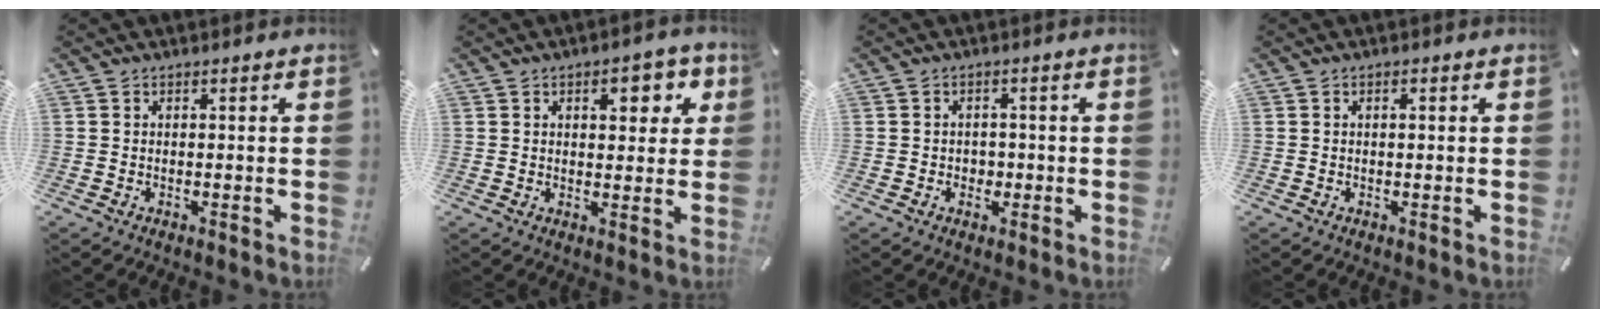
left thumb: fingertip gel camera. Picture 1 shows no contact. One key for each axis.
{"total": 7.5, "fx": 3.0, "fy": 4.2, "fz": 5.5, "tx": -0.060, "ty": -0.009, "tz": 0.041}
{"total": 2.3, "fx": -0.5, "fy": 2.0, "fz": 0.9, "tx": -0.018, "ty": 0.004, "tz": -0.012}
{"total": 0.9, "fx": 0.2, "fy": 0.4, "fz": 0.8, "tx": -0.016, "ty": 0.004, "tz": 0.001}